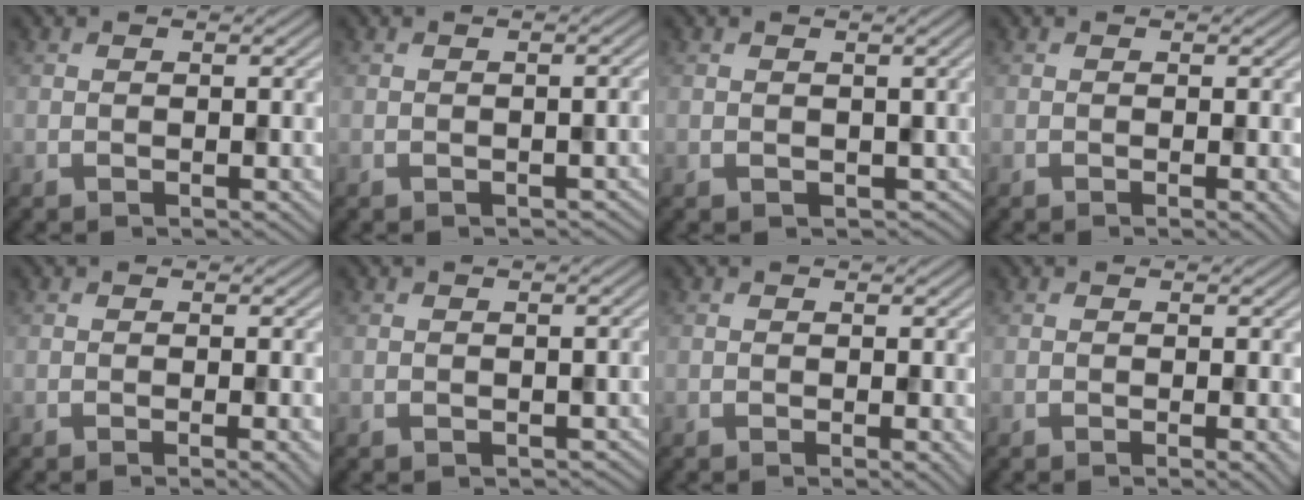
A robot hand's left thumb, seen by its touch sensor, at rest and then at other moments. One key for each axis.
{"total": 0.8, "fx": -0.5, "fy": 0.3, "fz": 0.5, "tx": -0.009, "ty": -0.003, "tz": -0.005}
{"total": 2.4, "fx": 0.3, "fy": 2.1, "fz": 1.2, "tx": -0.027, "ty": -0.015, "tz": 0.006}
{"total": 0.9, "fx": -0.2, "fy": 0.1, "fz": 0.9, "tx": -0.014, "ty": -0.003, "tz": -0.005}
{"total": 1.5, "fx": -0.4, "fy": 0.2, "fz": 1.5, "tx": -0.021, "ty": -0.001, "tz": -0.008}
{"total": 0.8, "fx": -0.3, "fy": 0.6, "fz": 0.3, "tx": -0.008, "ty": -0.008, "tz": -0.004}
{"total": 0.8, "fx": -0.1, "fy": 0.1, "fz": 0.8, "tx": -0.012, "ty": -0.004, "tz": -0.004}
{"total": 1.1, "fx": -0.3, "fy": 0.1, "fz": 1.1, "tx": -0.017, "ty": -0.003, "tz": -0.006}